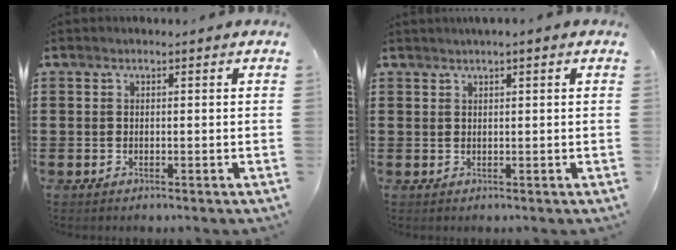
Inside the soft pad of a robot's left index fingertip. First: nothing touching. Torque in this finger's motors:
{"motor_torque": [2.14, 0.00, 0.35, 0.02]}